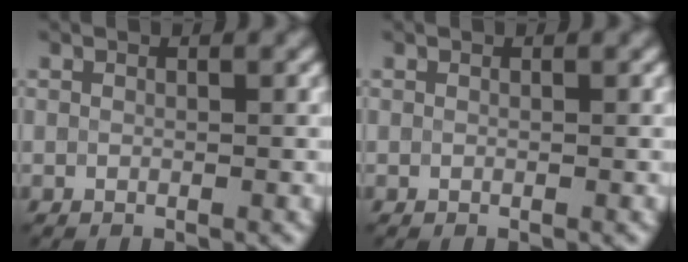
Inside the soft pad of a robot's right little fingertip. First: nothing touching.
{"total": 0.0}